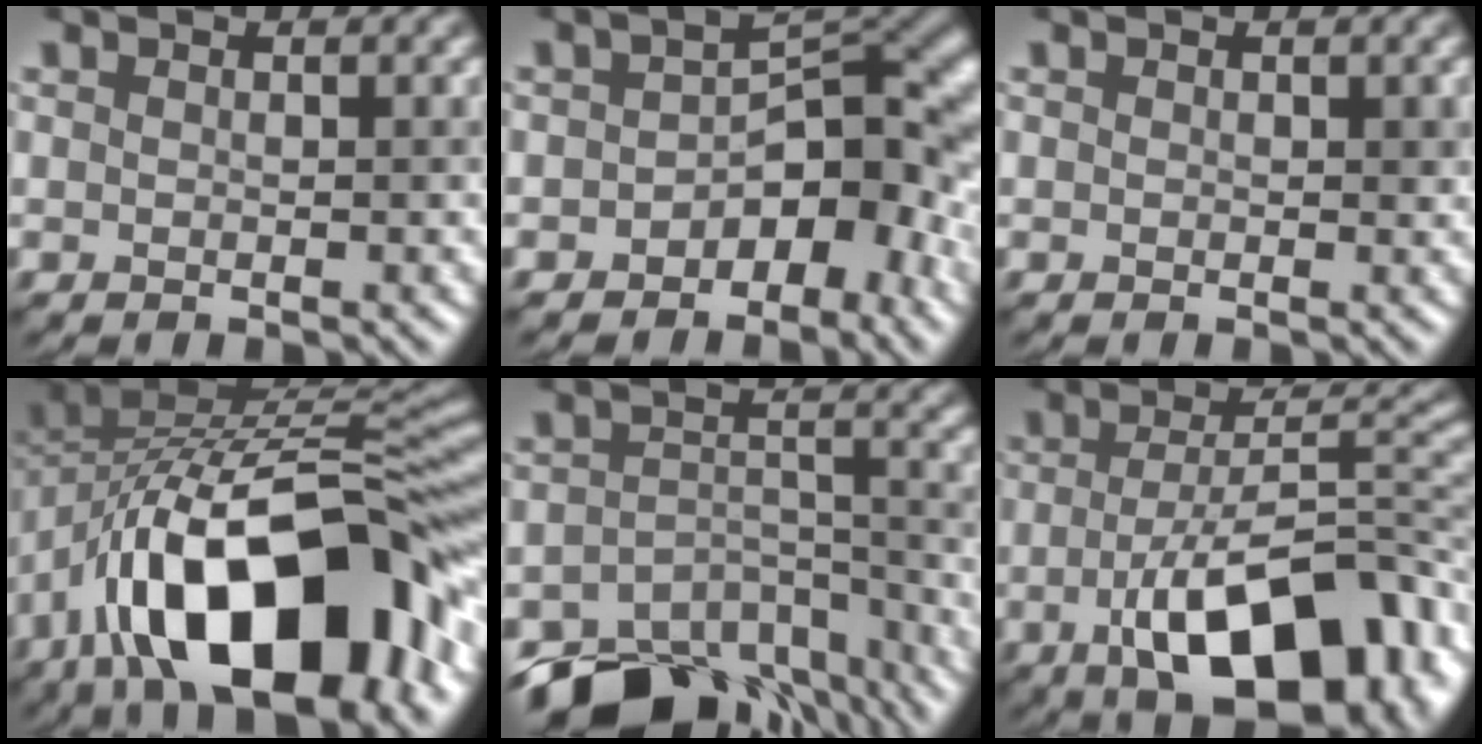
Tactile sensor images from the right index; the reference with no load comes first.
{"total": 5.8, "force": [-2.2, 3.4, 4.2], "torque": [-0.035, 0.012, -0.045]}
{"total": 0.6, "force": [0.2, 0.4, 0.4], "torque": [-0.001, -0.003, 0.001]}
{"total": 16.4, "force": [-7.2, 7.4, 12.8], "torque": [-0.179, 0.011, -0.125]}
{"total": 13.1, "force": [-10.6, 6.0, 4.8], "torque": [-0.085, -0.020, -0.140]}
{"total": 13.4, "force": [-5.2, 5.5, 11.0], "torque": [-0.172, -0.004, -0.084]}